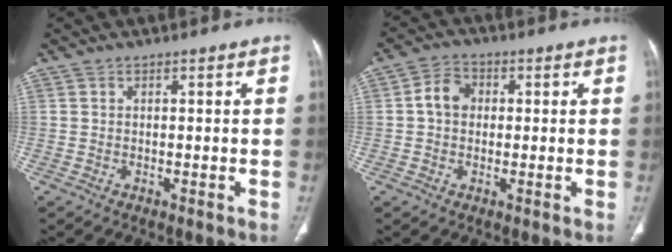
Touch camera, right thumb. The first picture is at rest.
{"total": 5.1, "force": [0.4, 4.1, 3.0], "torque": [-0.042, 0.014, -0.001]}